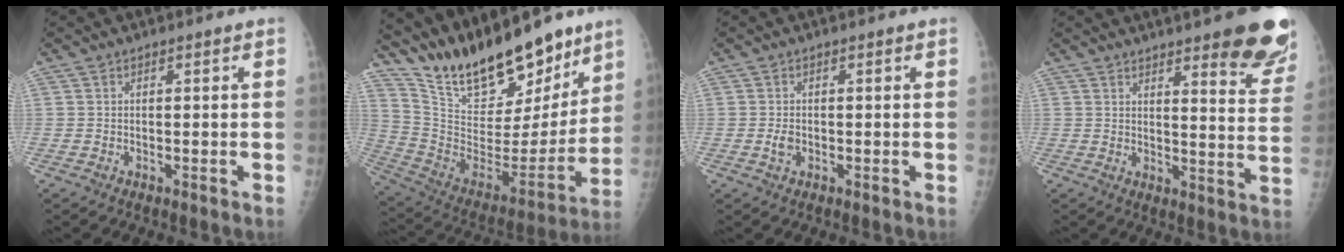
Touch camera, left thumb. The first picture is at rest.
{"total": 25.6, "force": [20.3, 9.0, 12.8], "torque": [-0.177, -0.092, 0.345]}
{"total": 1.7, "force": [-0.3, 1.2, 1.2], "torque": [-0.017, 0.001, -0.005]}
{"total": 11.5, "force": [7.5, 2.4, 8.4], "torque": [-0.076, -0.041, 0.090]}